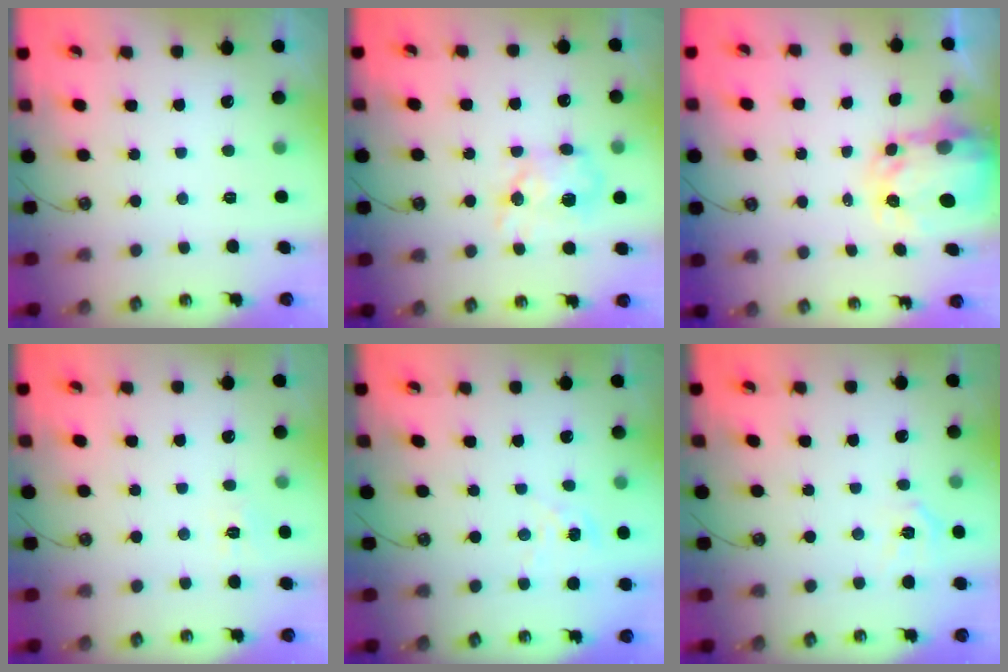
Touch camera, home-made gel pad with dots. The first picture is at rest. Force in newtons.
{"total": 11.5, "press": 11.5, "slide": 0.1}
{"total": 5.0, "press": 5.0, "slide": 0.4}
{"total": 5.1, "press": 5.0, "slide": 0.7}
{"total": 2.5, "press": 2.5, "slide": 0.2}
{"total": 5.7, "press": 5.7, "slide": 0.6}